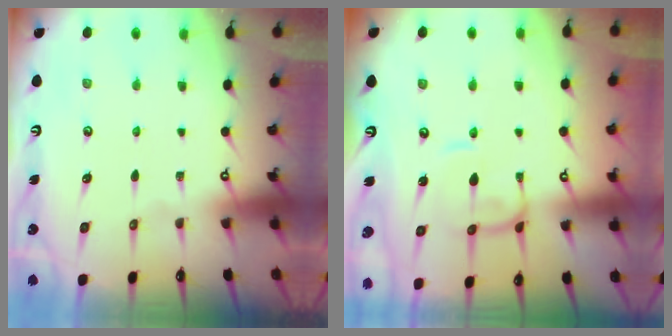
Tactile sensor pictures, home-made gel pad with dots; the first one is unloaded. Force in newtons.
{"total": 0.6, "press": 0.5, "slide": 0.4}